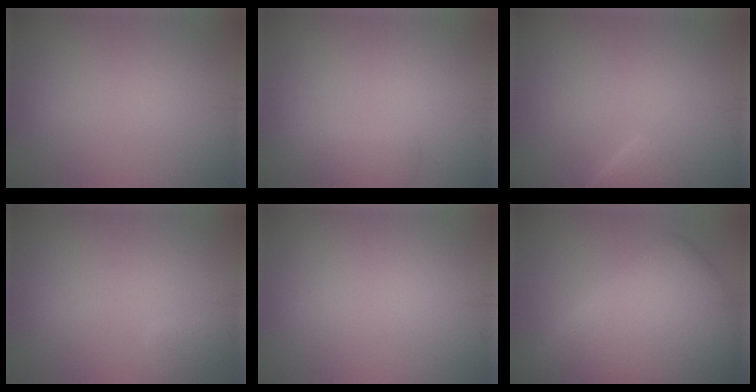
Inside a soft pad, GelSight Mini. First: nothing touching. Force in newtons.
{"total": 1.8, "press": 1.8, "slide": 0.2}
{"total": 1.8, "press": 1.8, "slide": 0.1}
{"total": 1.0, "press": 1.0, "slide": 0.1}
{"total": 0.0}
{"total": 13.3, "press": 13.3, "slide": 0.3}